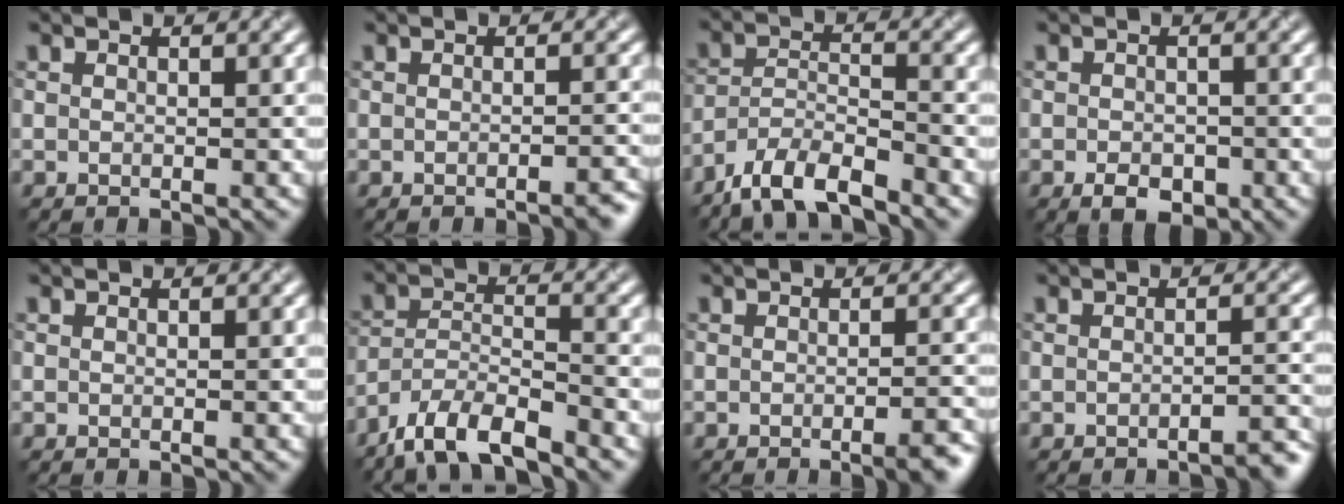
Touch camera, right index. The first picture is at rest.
{"total": 1.7, "force": [-1.3, 0.4, 1.0], "torque": [-0.006, 0.003, -0.019]}
{"total": 5.8, "force": [-4.9, 1.5, 2.8], "torque": [-0.048, -0.004, -0.095]}
{"total": 2.5, "force": [-1.1, 1.6, 1.6], "torque": [-0.026, -0.004, -0.021]}
{"total": 0.0}
{"total": 6.5, "force": [-5.4, 1.7, 3.3], "torque": [-0.055, -0.005, -0.107]}
{"total": 3.1, "force": [-1.9, 0.7, 2.3], "torque": [-0.025, 0.001, -0.031]}
{"total": 2.2, "force": [-2.0, 0.3, 0.9], "torque": [-0.003, 0.009, -0.031]}